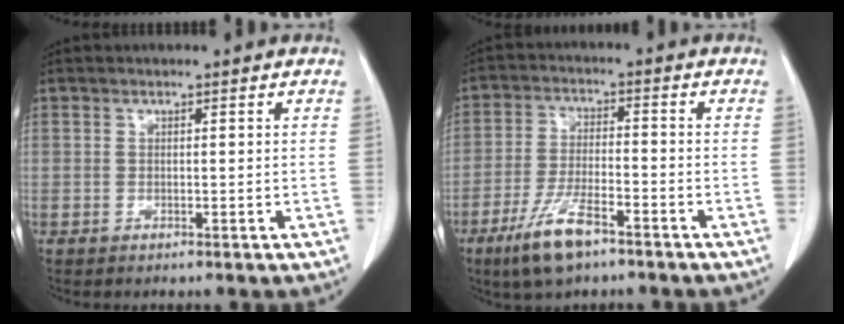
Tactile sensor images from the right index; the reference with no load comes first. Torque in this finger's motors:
{"motor_torque": [0.85, -0.72, 0.41, 0.12]}